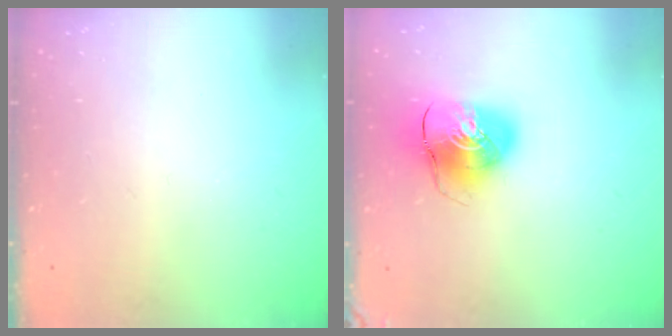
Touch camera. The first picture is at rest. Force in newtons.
{"total": 10.8, "press": 10.7, "slide": 1.5}